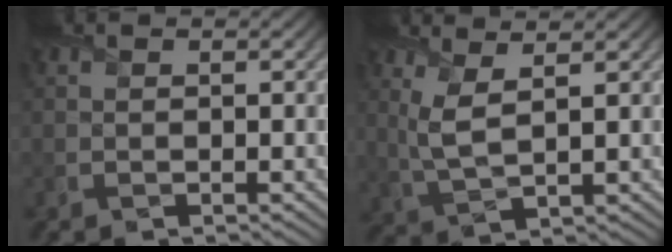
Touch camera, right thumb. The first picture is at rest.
{"total": 4.4, "force": [2.1, 1.4, 3.6], "torque": [-0.092, -0.002, 0.051]}